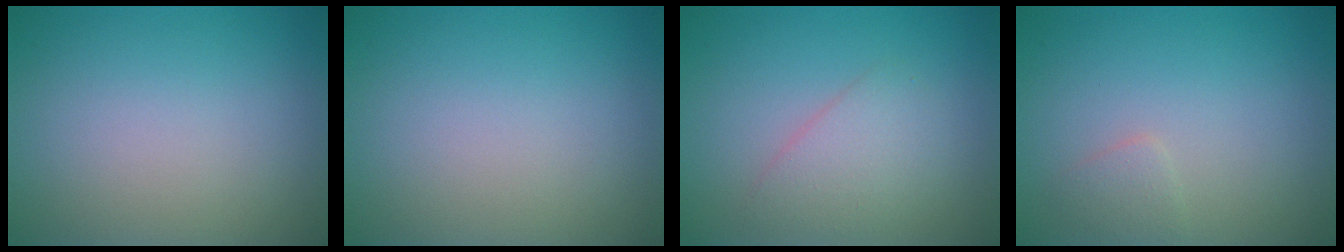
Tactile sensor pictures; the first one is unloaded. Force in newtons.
{"total": 0.0}
{"total": 2.4, "press": 2.4, "slide": 0.1}
{"total": 1.1, "press": 1.1, "slide": 0.1}